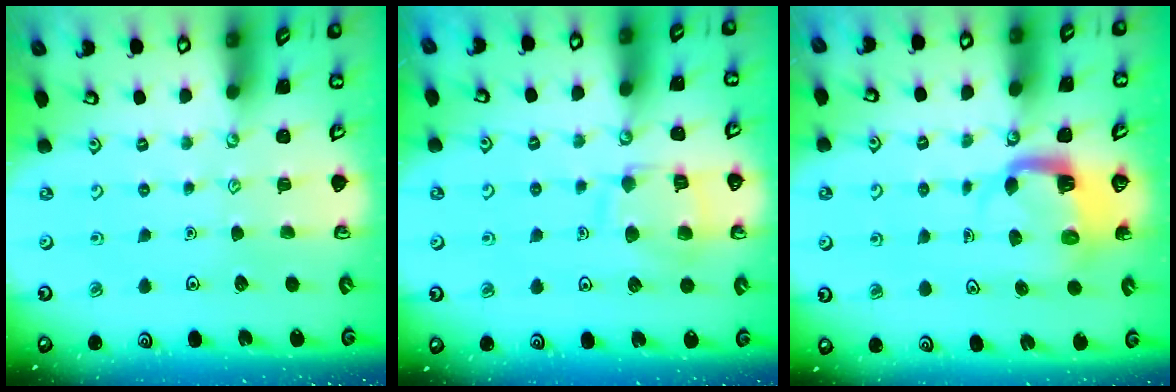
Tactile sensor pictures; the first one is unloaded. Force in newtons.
{"total": 11.0, "press": 11.0, "slide": 0.9}
{"total": 5.0, "press": 4.9, "slide": 0.5}